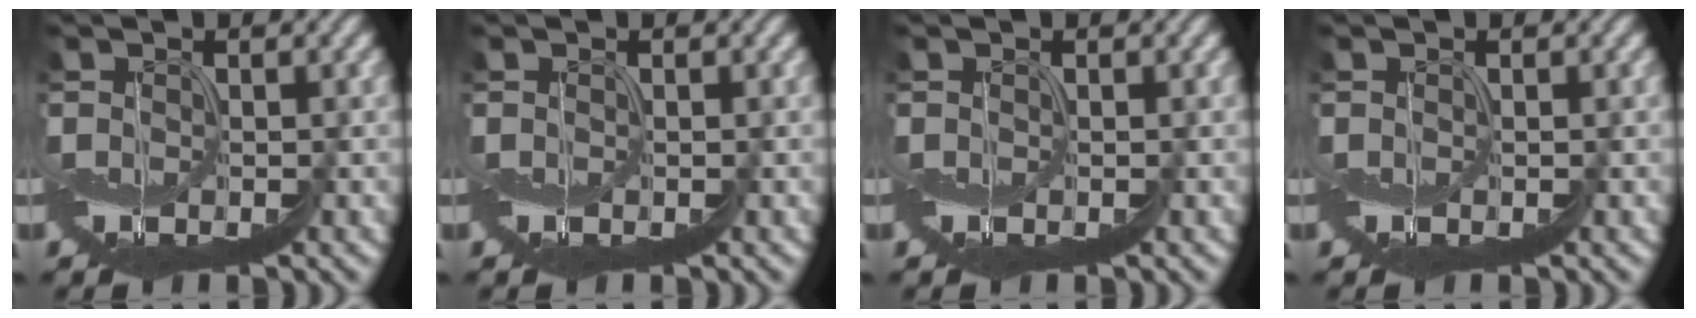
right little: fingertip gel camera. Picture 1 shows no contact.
{"total": 0.0}
{"total": 0.0}
{"total": 0.0}